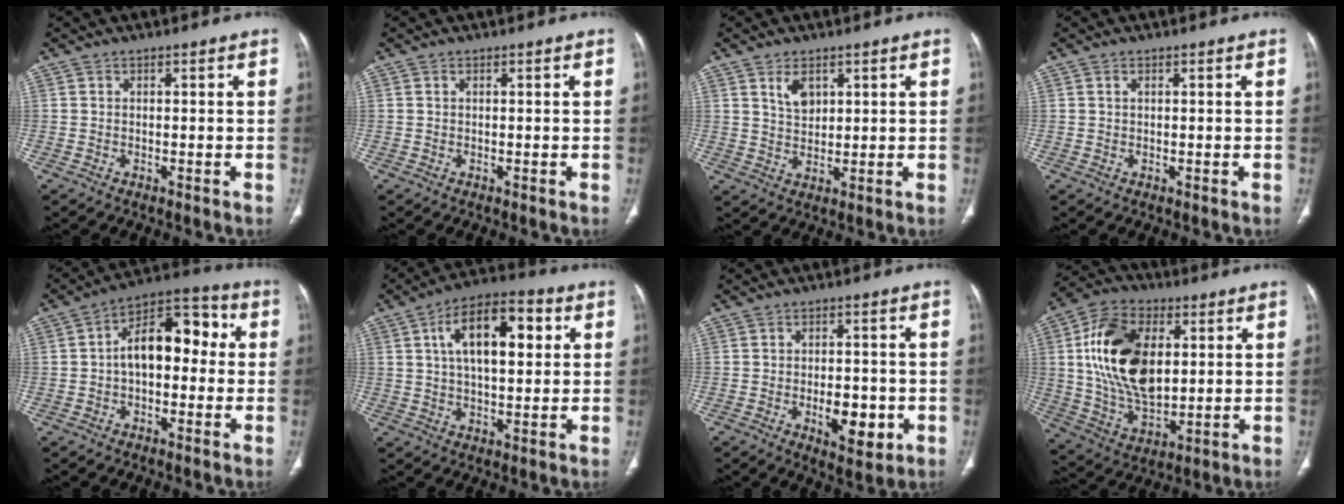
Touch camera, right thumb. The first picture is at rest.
{"total": 0.0}
{"total": 4.3, "force": [2.3, 2.5, 2.6], "torque": [-0.038, -0.015, 0.049]}
{"total": 0.5, "force": [0.3, 0.3, 0.3], "torque": [-0.009, 0.002, 0.007]}
{"total": 13.5, "force": [0.7, 8.0, 10.8], "torque": [-0.136, 0.045, -0.002]}
{"total": 15.0, "force": [4.2, 7.2, 12.4], "torque": [-0.182, 0.012, 0.063]}
{"total": 7.9, "force": [-2.1, 4.1, 6.5], "torque": [-0.075, 0.001, -0.021]}
{"total": 20.2, "force": [3.9, 12.3, 15.6], "torque": [-0.262, -0.006, 0.074]}